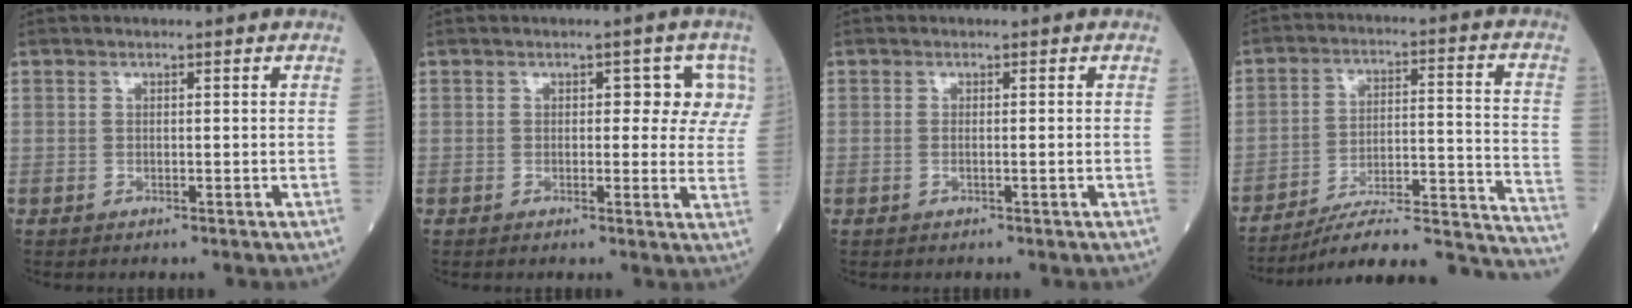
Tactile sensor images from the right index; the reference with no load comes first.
{"total": 5.3, "force": [1.7, 2.9, 4.1], "torque": [-0.027, 0.014, 0.014]}
{"total": 0.7, "force": [-0.1, -0.1, 0.7], "torque": [-0.014, 0.001, 0.002]}
{"total": 22.5, "force": [-21.2, 0.5, 7.5], "torque": [-0.048, 0.022, -0.299]}